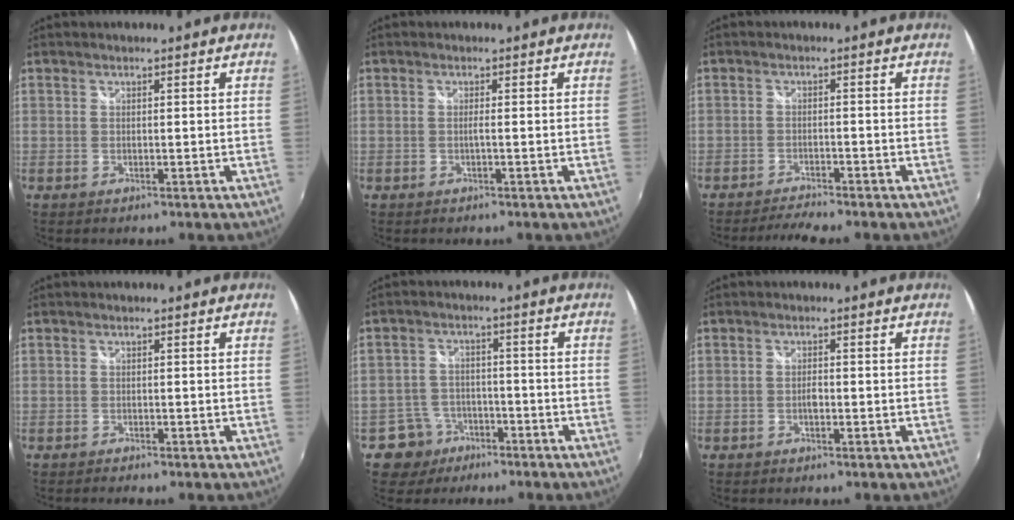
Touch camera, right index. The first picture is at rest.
{"total": 1.0, "force": [-0.4, -0.3, 0.8], "torque": [-0.013, 0.000, -0.009]}
{"total": 4.2, "force": [-4.0, 0.0, 1.2], "torque": [-0.037, -0.004, -0.071]}
{"total": 1.3, "force": [-1.2, 0.3, 0.4], "torque": [-0.014, -0.009, -0.022]}
{"total": 6.1, "force": [-3.7, 4.8, -0.2], "torque": [-0.011, 0.023, -0.062]}
{"total": 1.2, "force": [-0.5, 0.5, 1.0], "torque": [-0.020, 0.002, -0.010]}